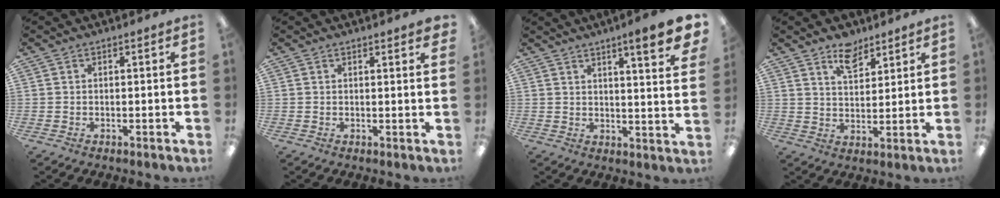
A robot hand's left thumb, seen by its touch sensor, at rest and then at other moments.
{"total": 1.4, "force": [1.2, 0.0, 0.6], "torque": [-0.006, -0.004, 0.020]}
{"total": 8.3, "force": [6.1, 0.9, 5.6], "torque": [-0.073, -0.042, 0.095]}
{"total": 7.2, "force": [5.5, 3.5, 3.0], "torque": [-0.033, -0.034, 0.096]}